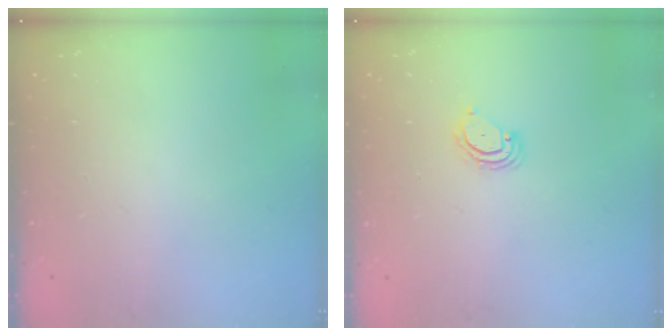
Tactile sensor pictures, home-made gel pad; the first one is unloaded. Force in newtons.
{"total": 3.8, "press": 3.8, "slide": 0.3}